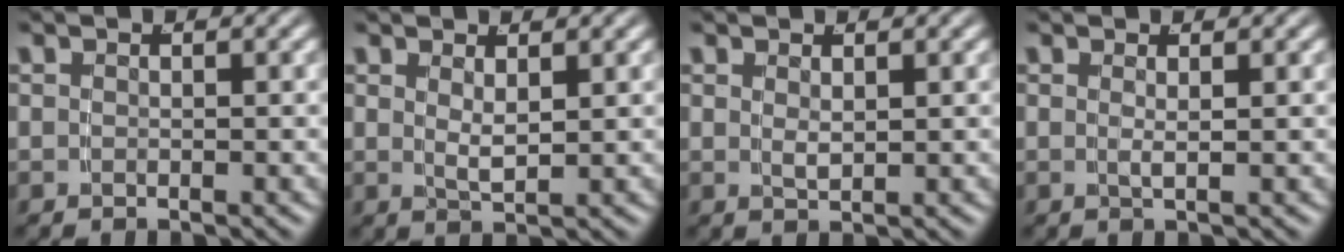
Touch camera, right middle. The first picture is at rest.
{"total": 1.8, "force": [0.9, -0.3, 1.5], "torque": [-0.025, -0.009, 0.023]}
{"total": 1.0, "force": [0.6, -0.4, 0.7], "torque": [-0.011, -0.005, 0.020]}
{"total": 1.1, "force": [0.2, -0.9, 0.7], "torque": [-0.017, -0.008, 0.010]}